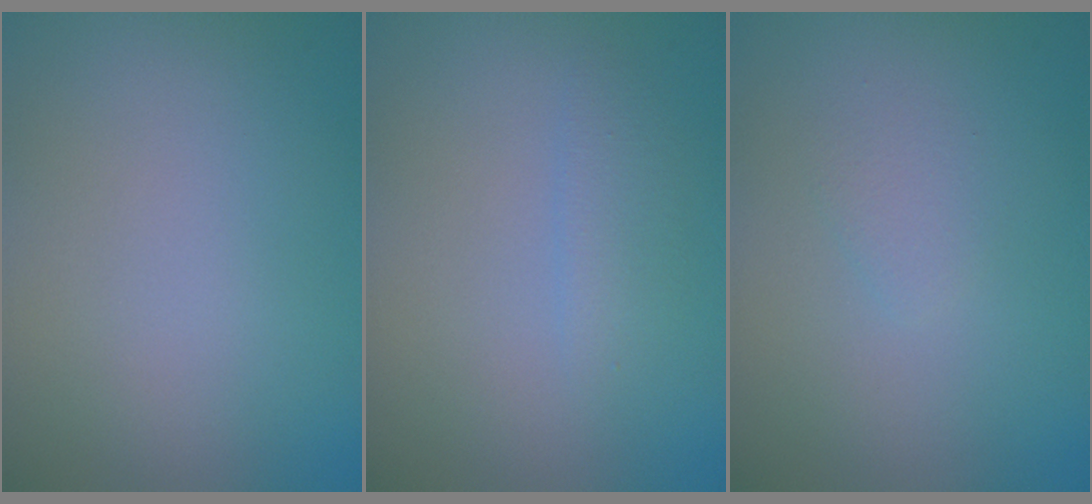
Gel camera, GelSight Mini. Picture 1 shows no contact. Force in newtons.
{"total": 1.2, "press": 1.2, "slide": 0.1}
{"total": 0.9, "press": 0.9, "slide": 0.1}